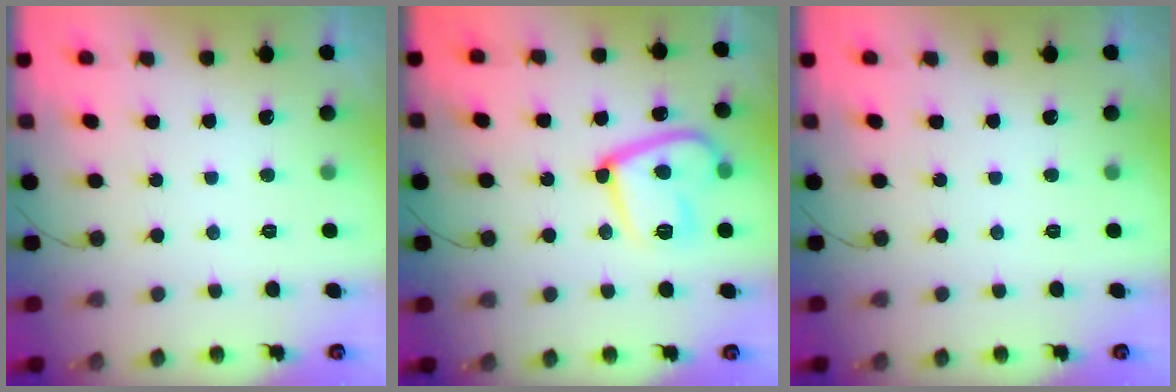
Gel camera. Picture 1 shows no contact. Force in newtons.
{"total": 15.3, "press": 15.2, "slide": 1.7}
{"total": 0.0}